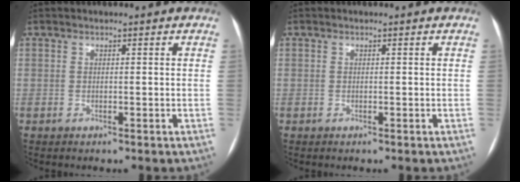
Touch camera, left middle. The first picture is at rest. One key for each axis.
{"total": 0.0}